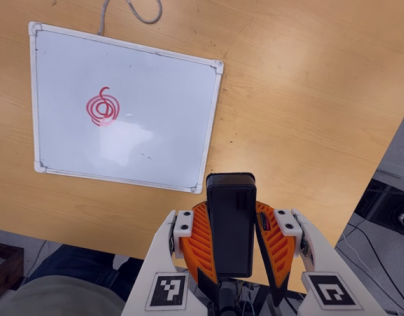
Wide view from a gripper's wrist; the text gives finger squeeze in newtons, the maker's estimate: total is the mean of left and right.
{"total": 11.6, "left": 9.2, "right": 14.1}